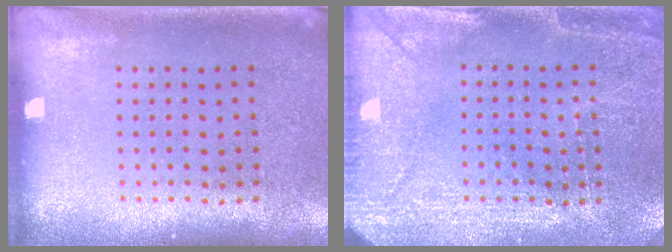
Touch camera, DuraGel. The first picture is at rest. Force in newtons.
{"total": 2.9, "press": 2.8, "slide": 0.7}